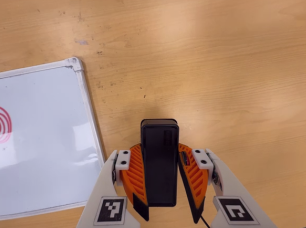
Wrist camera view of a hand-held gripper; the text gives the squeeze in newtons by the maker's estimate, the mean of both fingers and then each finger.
{"total": 8.9, "left": 7.7, "right": 10.0}